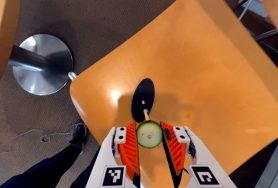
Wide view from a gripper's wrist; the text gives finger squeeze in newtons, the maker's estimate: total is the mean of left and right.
{"total": 9.4, "left": 9.4, "right": 9.4}